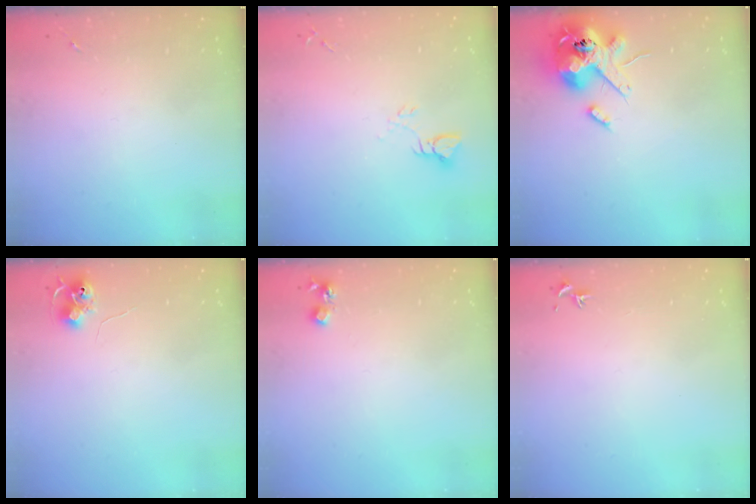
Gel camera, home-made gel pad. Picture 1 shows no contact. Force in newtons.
{"total": 3.5, "press": 3.4, "slide": 0.3}
{"total": 14.9, "press": 14.7, "slide": 2.6}
{"total": 7.9, "press": 7.8, "slide": 0.9}
{"total": 4.8, "press": 4.7, "slide": 0.7}
{"total": 0.7, "press": 0.6, "slide": 0.5}